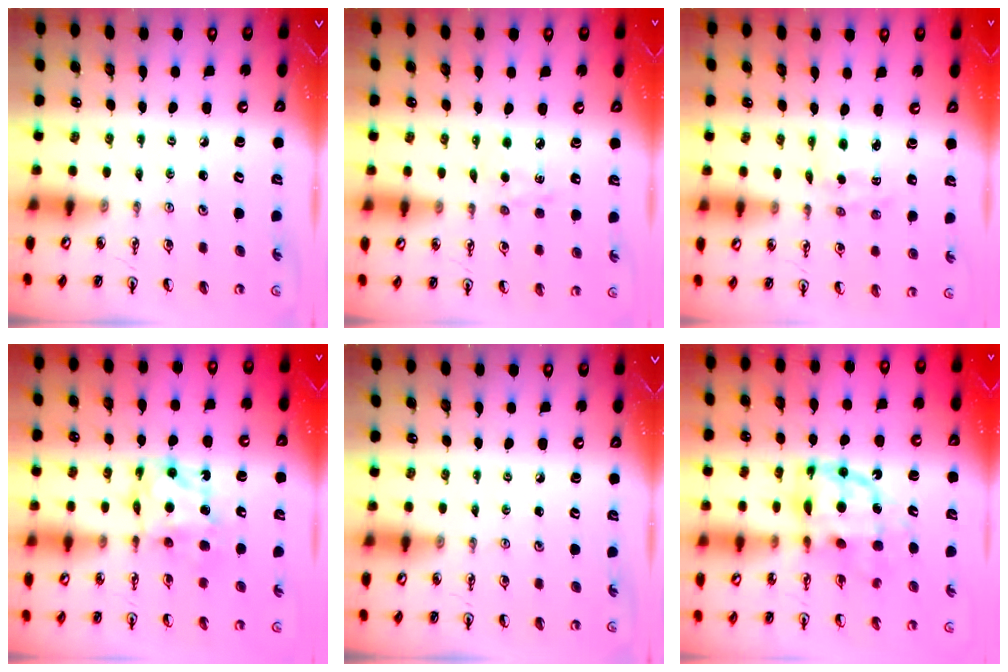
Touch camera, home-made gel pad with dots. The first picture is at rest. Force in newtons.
{"total": 5.1, "press": 5.1, "slide": 0.5}
{"total": 2.2, "press": 2.1, "slide": 0.5}
{"total": 6.6, "press": 6.6, "slide": 0.3}
{"total": 0.0}
{"total": 11.7, "press": 11.7, "slide": 0.9}